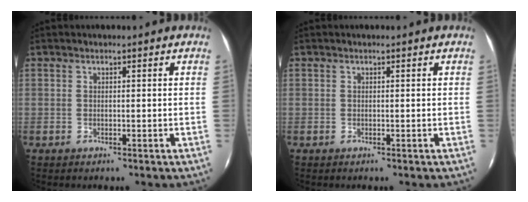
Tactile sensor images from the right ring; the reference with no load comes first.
{"total": 0.0}